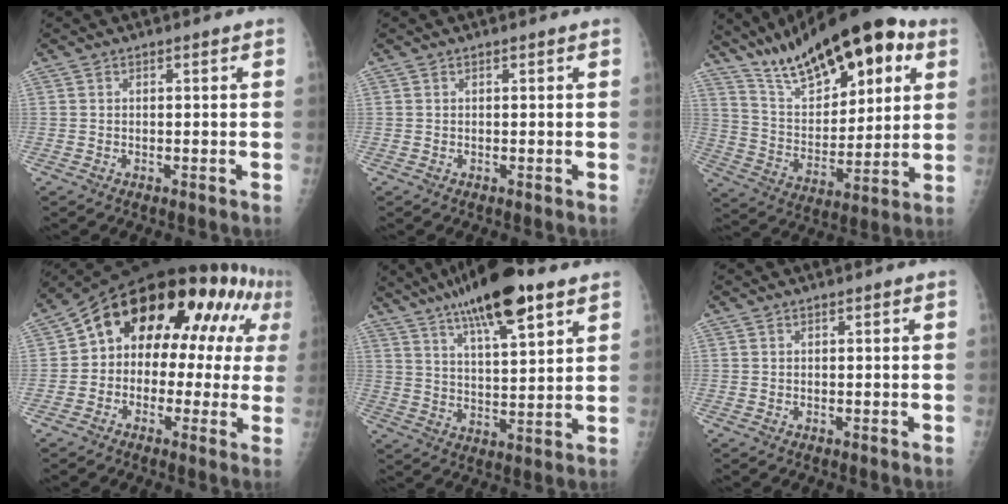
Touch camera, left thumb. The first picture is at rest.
{"total": 0.0}
{"total": 23.5, "force": [13.7, 9.5, 16.6], "torque": [-0.226, -0.035, 0.235]}
{"total": 19.1, "force": [3.9, 12.9, 13.4], "torque": [-0.131, 0.053, 0.046]}
{"total": 17.6, "force": [10.9, 4.7, 13.0], "torque": [-0.203, -0.031, 0.181]}
{"total": 0.0}